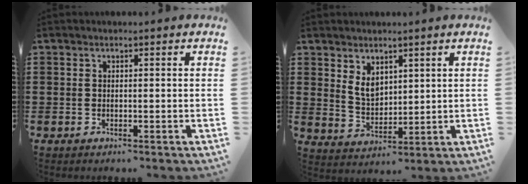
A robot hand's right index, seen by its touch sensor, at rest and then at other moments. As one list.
[{"total": 4.6, "force": [2.5, 2.9, 2.5], "torque": [-0.049, 0.001, 0.045]}]